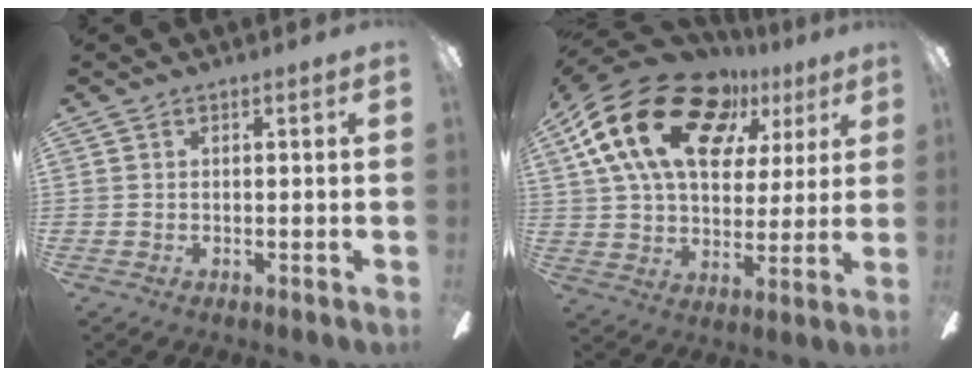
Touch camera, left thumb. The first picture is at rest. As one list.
[{"total": 23.9, "force": [11.3, 14.6, 15.2], "torque": [-0.273, -0.039, 0.197]}]